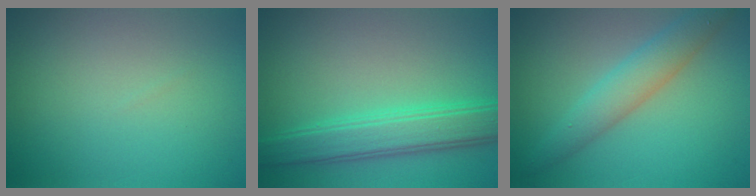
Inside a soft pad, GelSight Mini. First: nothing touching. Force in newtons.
{"total": 4.8, "press": 4.8, "slide": 0.2}
{"total": 3.7, "press": 3.7, "slide": 0.1}